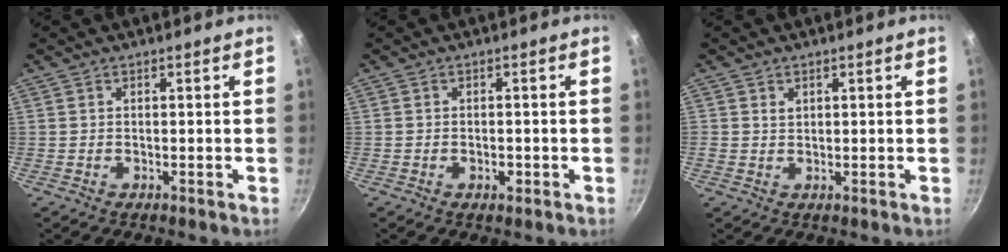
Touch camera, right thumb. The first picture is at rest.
{"total": 1.9, "force": [-0.7, 1.1, 1.3], "torque": [-0.019, 0.004, -0.011]}
{"total": 1.4, "force": [0.6, 1.1, 0.6], "torque": [-0.006, -0.003, 0.010]}